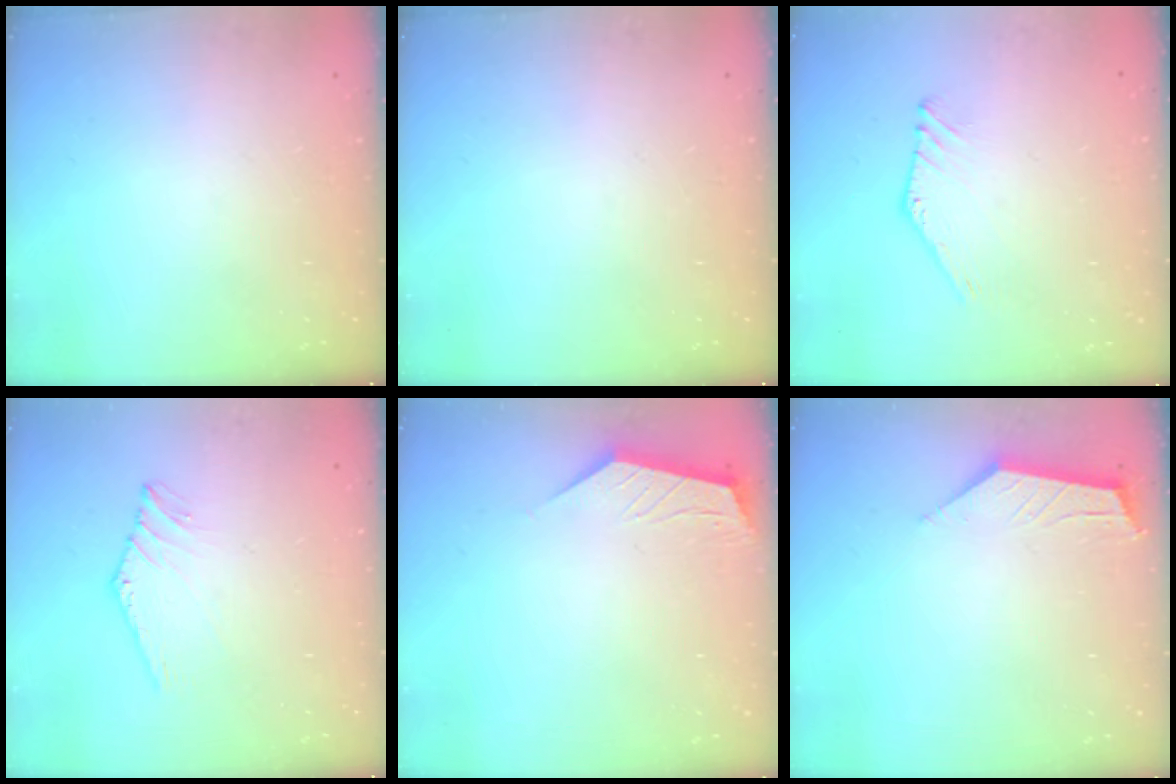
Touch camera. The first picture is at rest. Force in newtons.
{"total": 0.0}
{"total": 2.4, "press": 2.4, "slide": 0.1}
{"total": 0.9, "press": 0.8, "slide": 0.3}
{"total": 2.1, "press": 2.0, "slide": 0.4}
{"total": 3.7, "press": 3.6, "slide": 0.5}